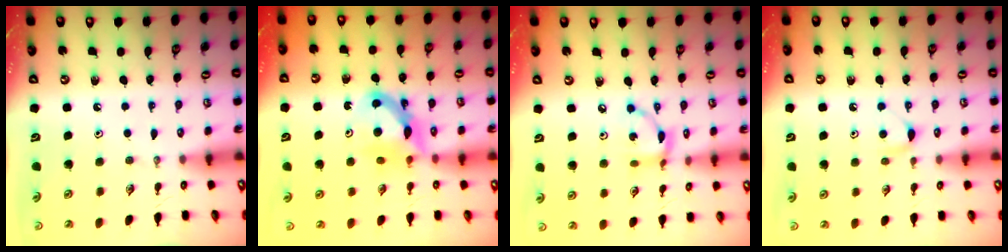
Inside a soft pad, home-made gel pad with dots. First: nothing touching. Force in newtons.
{"total": 7.4, "press": 7.3, "slide": 0.5}
{"total": 8.2, "press": 8.2, "slide": 0.3}
{"total": 4.5, "press": 4.5, "slide": 0.6}